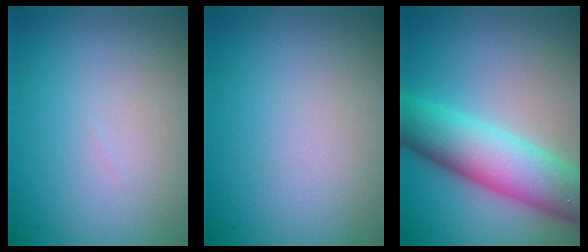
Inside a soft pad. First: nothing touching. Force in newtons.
{"total": 0.0}
{"total": 8.5, "press": 8.5, "slide": 0.3}